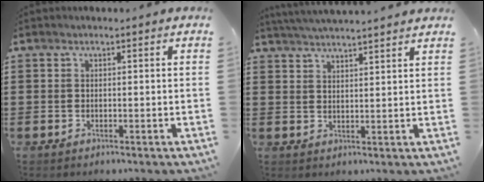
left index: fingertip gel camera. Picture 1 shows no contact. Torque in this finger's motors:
{"motor_torque": [0.43, -0.57, 0.17, 0.12]}